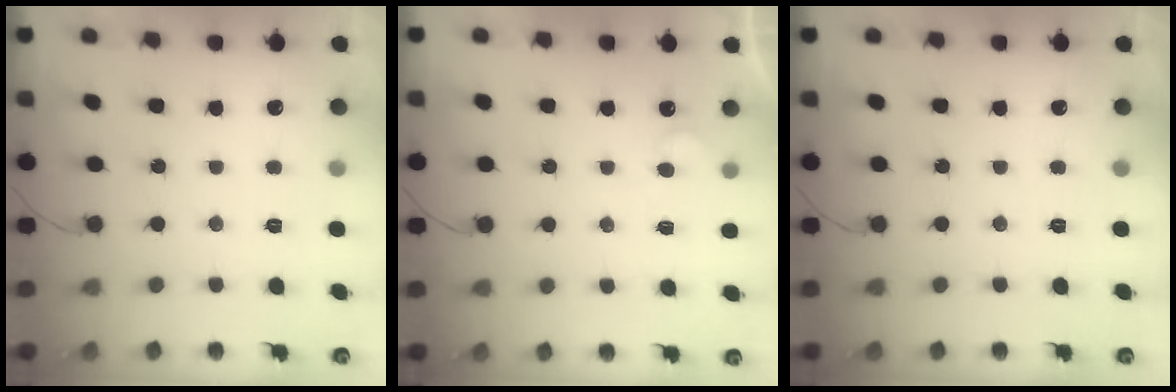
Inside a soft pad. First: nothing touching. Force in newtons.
{"total": 4.4, "press": 4.4, "slide": 0.3}
{"total": 0.0}